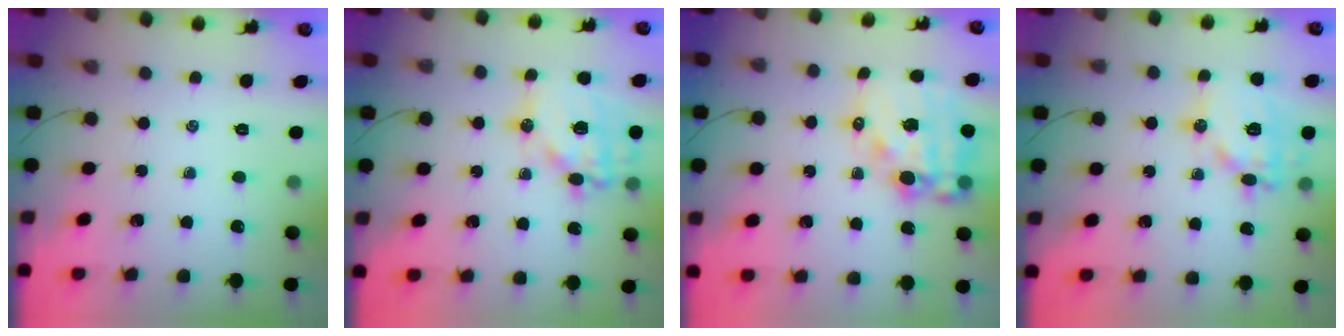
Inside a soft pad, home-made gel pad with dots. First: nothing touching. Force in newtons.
{"total": 16.0, "press": 15.8, "slide": 2.9}
{"total": 15.7, "press": 15.3, "slide": 3.6}
{"total": 15.7, "press": 15.6, "slide": 1.5}